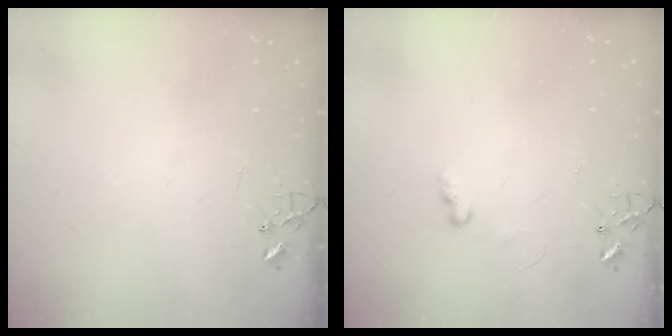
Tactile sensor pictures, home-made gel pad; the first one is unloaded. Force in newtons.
{"total": 6.0, "press": 5.9, "slide": 0.7}